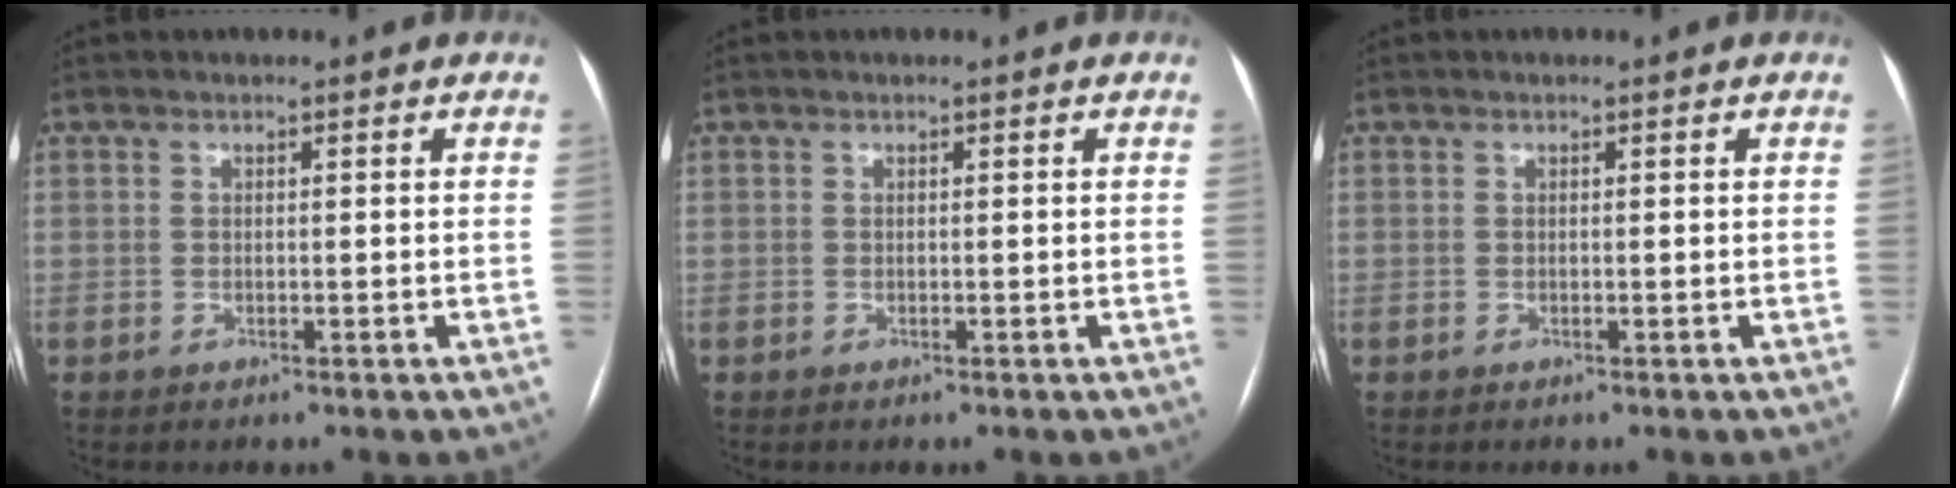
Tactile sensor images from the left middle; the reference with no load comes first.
{"total": 0.0}
{"total": 0.0}